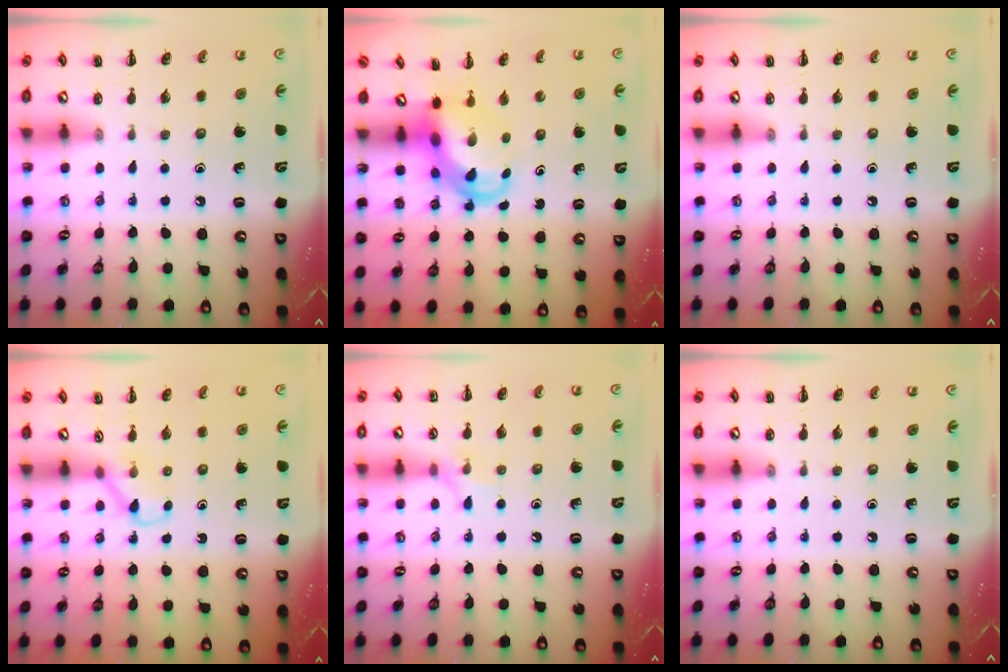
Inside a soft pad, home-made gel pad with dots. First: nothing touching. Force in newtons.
{"total": 6.4, "press": 6.4, "slide": 0.9}
{"total": 0.0}
{"total": 3.0, "press": 2.8, "slide": 0.9}
{"total": 5.7, "press": 5.6, "slide": 1.2}
{"total": 0.0}